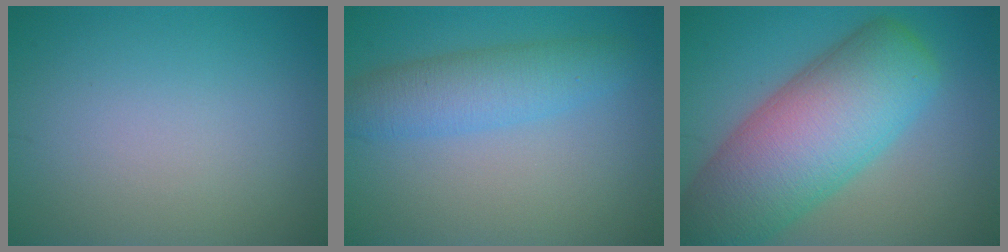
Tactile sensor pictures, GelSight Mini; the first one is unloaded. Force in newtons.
{"total": 4.3, "press": 4.3, "slide": 0.1}
{"total": 12.4, "press": 12.4, "slide": 0.4}